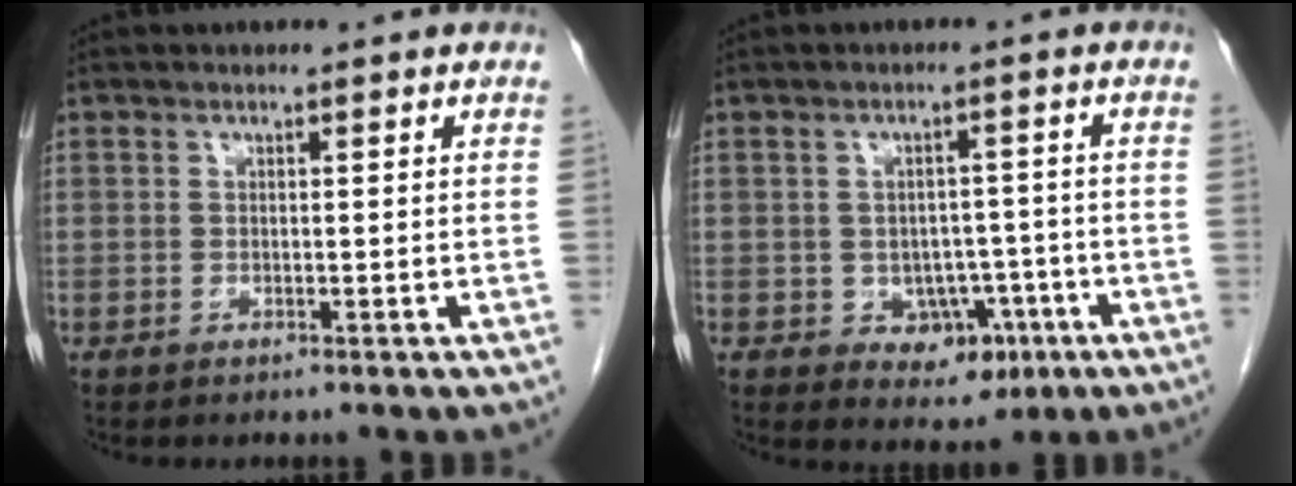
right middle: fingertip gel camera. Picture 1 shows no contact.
{"total": 5.3, "force": [-1.9, 4.0, 3.0], "torque": [-0.034, 0.008, -0.015]}